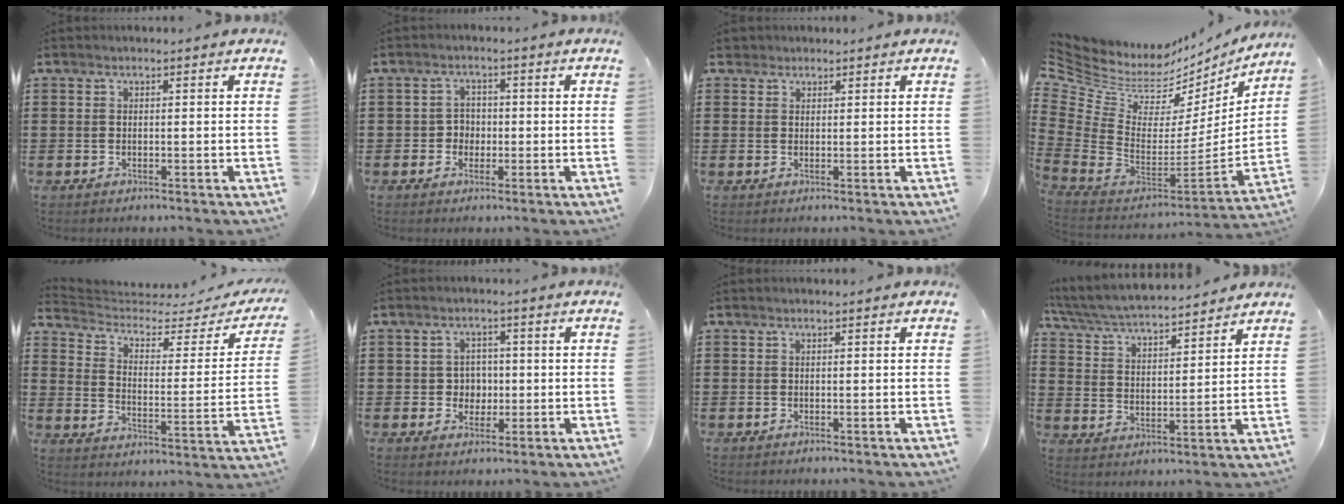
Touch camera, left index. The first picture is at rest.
{"total": 2.5, "force": [-0.8, 2.2, 0.9], "torque": [-0.025, 0.005, -0.020]}
{"total": 1.3, "force": [1.1, 0.7, 0.1], "torque": [-0.006, 0.005, 0.021]}
{"total": 6.2, "force": [5.2, 2.9, 1.7], "torque": [-0.088, -0.072, 0.087]}
{"total": 3.3, "force": [2.4, 1.5, 1.8], "torque": [-0.053, -0.023, 0.033]}
{"total": 3.1, "force": [-0.3, 2.9, 1.2], "torque": [-0.026, 0.003, -0.012]}
{"total": 0.0}
{"total": 5.2, "force": [4.9, 0.2, 1.7], "torque": [-0.055, -0.032, 0.082]}